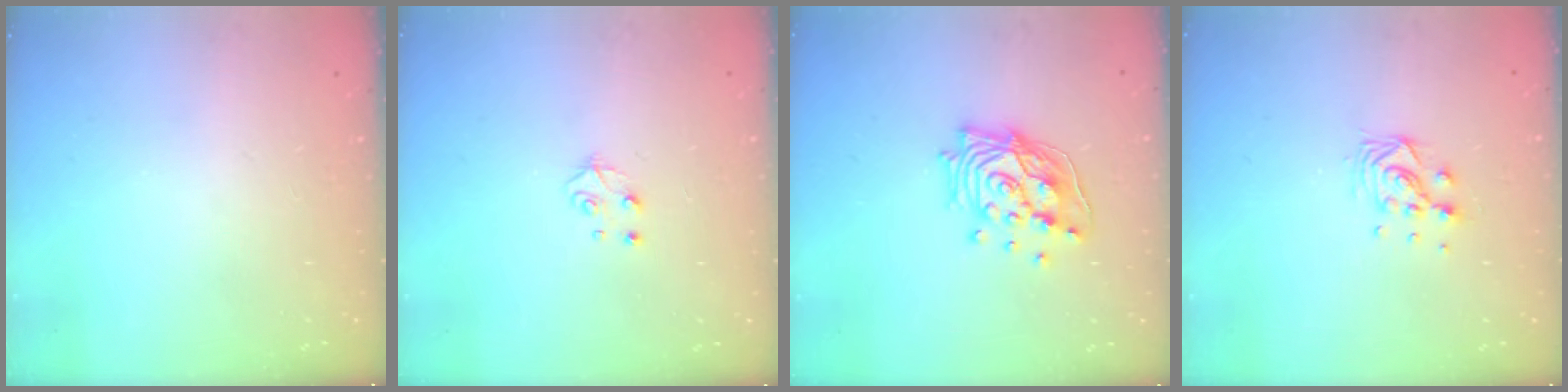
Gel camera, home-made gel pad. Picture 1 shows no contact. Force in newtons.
{"total": 4.9, "press": 4.8, "slide": 0.6}
{"total": 15.9, "press": 15.1, "slide": 5.1}
{"total": 7.9, "press": 7.9, "slide": 0.5}